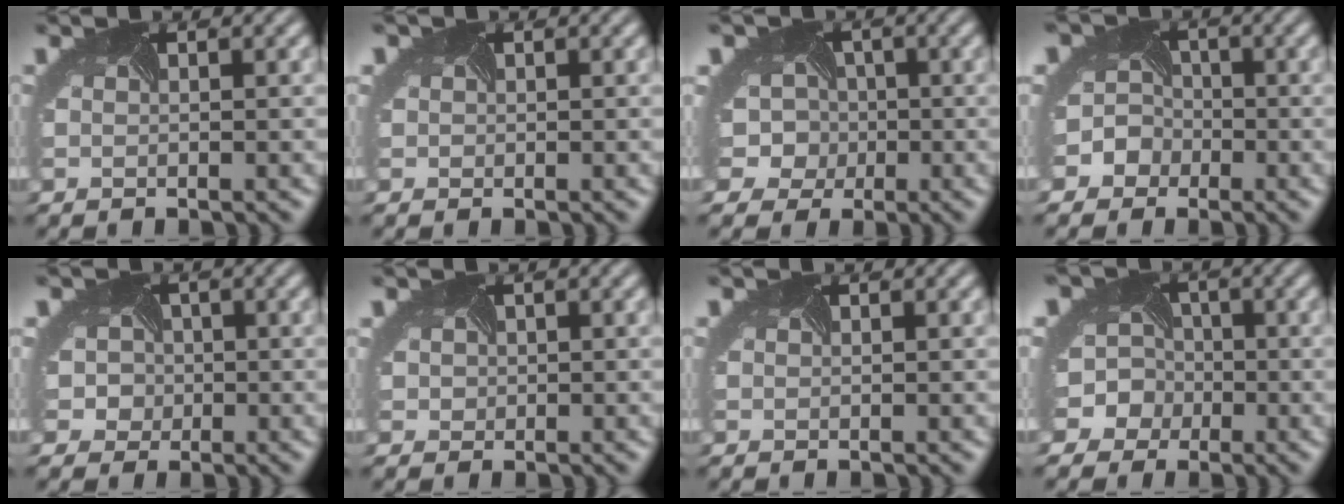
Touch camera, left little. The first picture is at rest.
{"total": 1.3, "force": [0.3, 1.3, 0.2], "torque": [0.001, 0.009, -0.006]}
{"total": 8.5, "force": [0.5, 7.9, 3.1], "torque": [-0.060, 0.027, -0.046]}
{"total": 5.8, "force": [-1.9, 5.4, 1.0], "torque": [-0.013, 0.015, -0.068]}
{"total": 4.5, "force": [-0.1, 4.4, 0.9], "torque": [-0.011, 0.023, -0.038]}
{"total": 1.5, "force": [0.5, 1.4, -0.3], "torque": [0.007, 0.012, -0.001]}
{"total": 0.0}
{"total": 9.1, "force": [-1.7, 8.6, 2.4], "torque": [-0.070, 0.015, -0.075]}